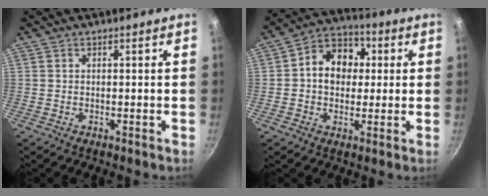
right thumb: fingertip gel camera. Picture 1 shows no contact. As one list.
[{"total": 11.0, "force": [1.4, 8.8, 6.5], "torque": [-0.059, 0.018, 0.003]}]